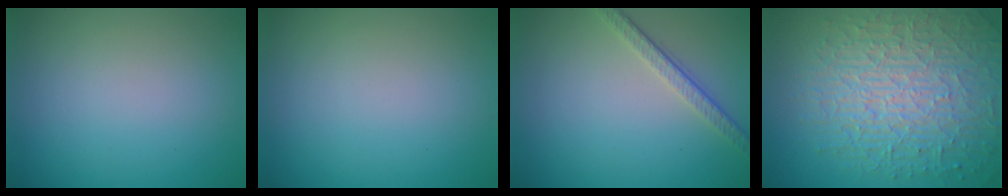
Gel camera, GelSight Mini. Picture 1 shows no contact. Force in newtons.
{"total": 0.0}
{"total": 3.1, "press": 2.3, "slide": 2.1}
{"total": 10.5, "press": 6.9, "slide": 7.9}